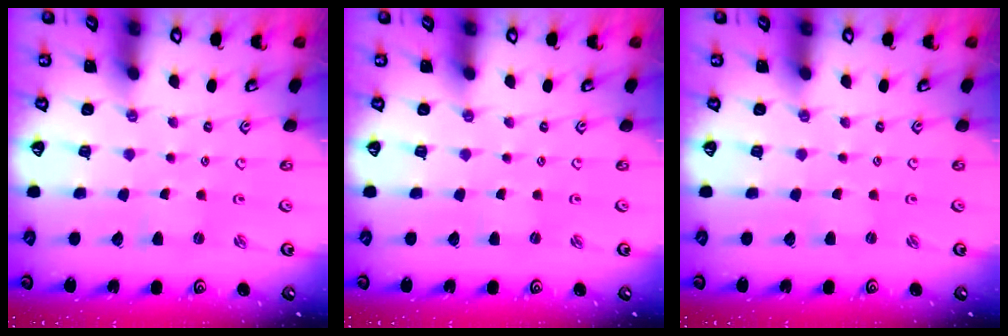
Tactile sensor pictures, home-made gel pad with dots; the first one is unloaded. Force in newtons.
{"total": 0.7, "press": 0.6, "slide": 0.1}
{"total": 0.7, "press": 0.7, "slide": 0.1}